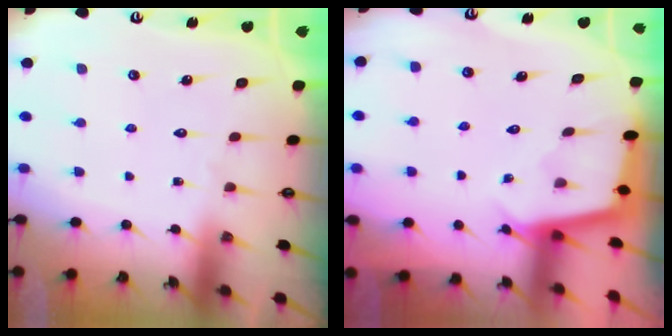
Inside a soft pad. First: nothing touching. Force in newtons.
{"total": 2.1, "press": 2.1, "slide": 0.2}